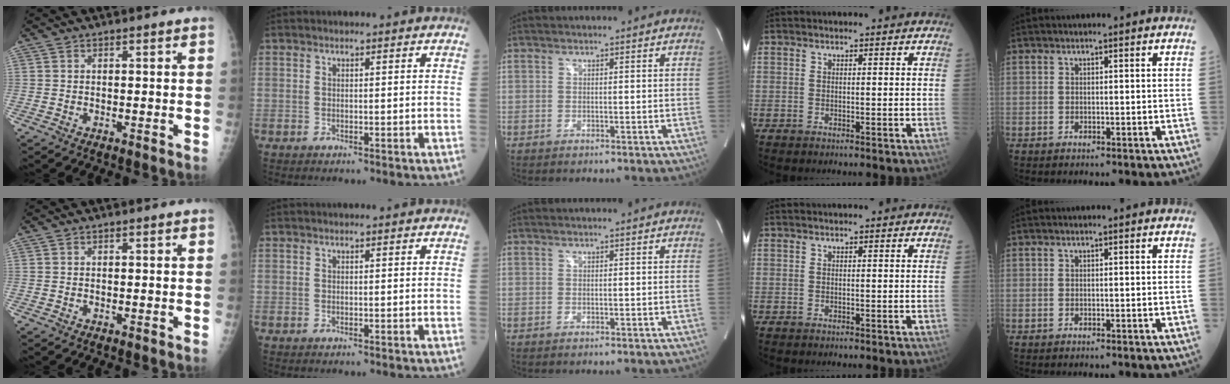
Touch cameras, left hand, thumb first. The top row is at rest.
{}